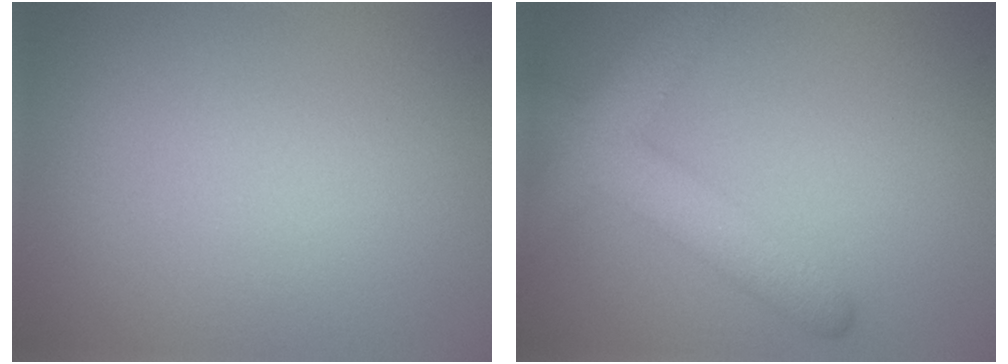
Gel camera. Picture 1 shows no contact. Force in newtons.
{"total": 5.4, "press": 5.4, "slide": 0.2}